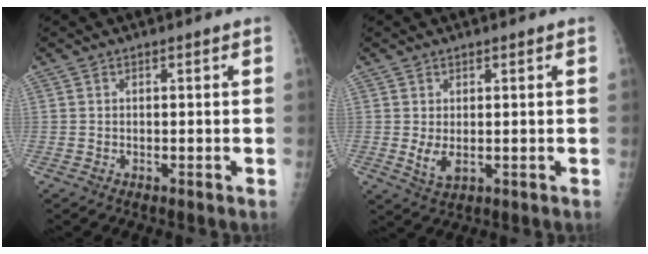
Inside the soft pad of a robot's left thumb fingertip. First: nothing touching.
{"total": 3.2, "force": [0.1, 1.8, 2.7], "torque": [-0.046, -0.010, 0.011]}